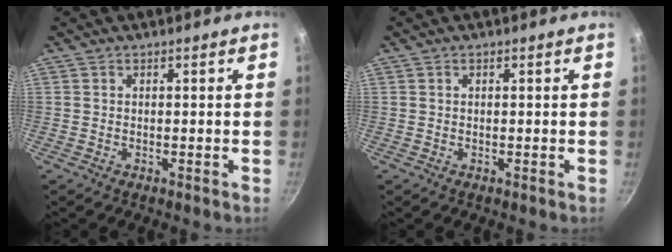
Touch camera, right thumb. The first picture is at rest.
{"total": 0.6, "force": [0.3, 0.3, 0.4], "torque": [-0.006, 0.002, 0.005]}